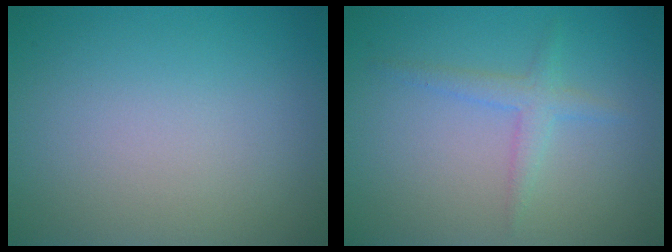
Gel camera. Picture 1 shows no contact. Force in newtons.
{"total": 2.0, "press": 2.0, "slide": 0.0}